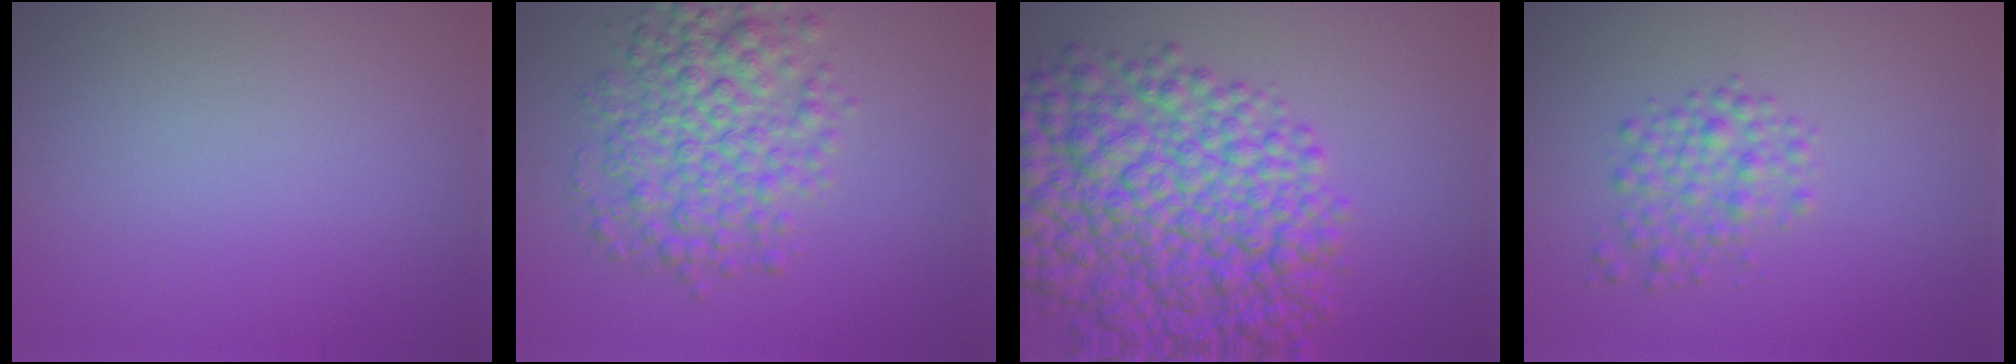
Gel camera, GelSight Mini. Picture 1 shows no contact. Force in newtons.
{"total": 6.2, "press": 6.2, "slide": 0.1}
{"total": 12.1, "press": 12.1, "slide": 0.4}
{"total": 2.6, "press": 2.6, "slide": 0.1}